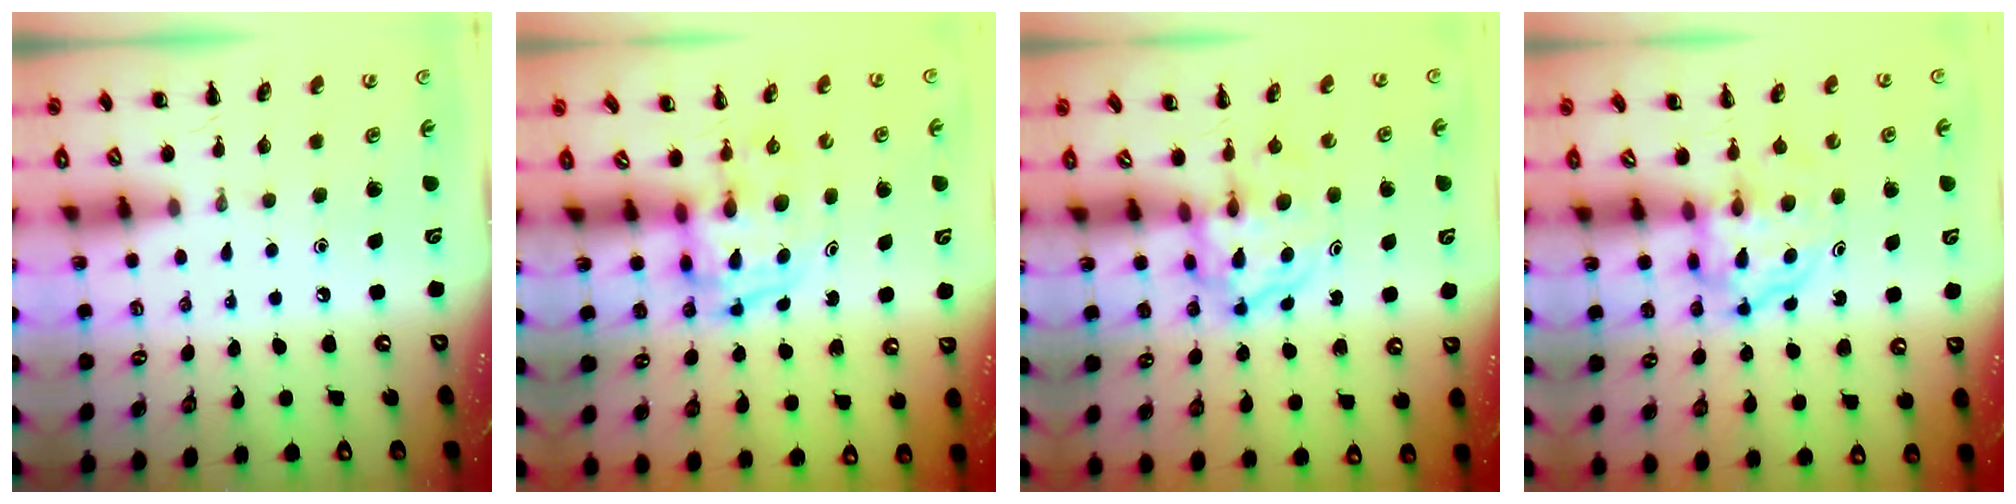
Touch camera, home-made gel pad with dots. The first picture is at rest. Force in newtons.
{"total": 3.4, "press": 3.4, "slide": 0.6}
{"total": 3.8, "press": 3.8, "slide": 0.5}
{"total": 3.7, "press": 3.7, "slide": 0.2}